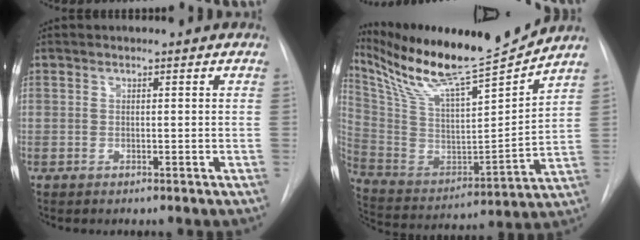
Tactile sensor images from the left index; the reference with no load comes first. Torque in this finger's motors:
{"motor_torque": [0.36, -0.90, 0.25, 0.11]}